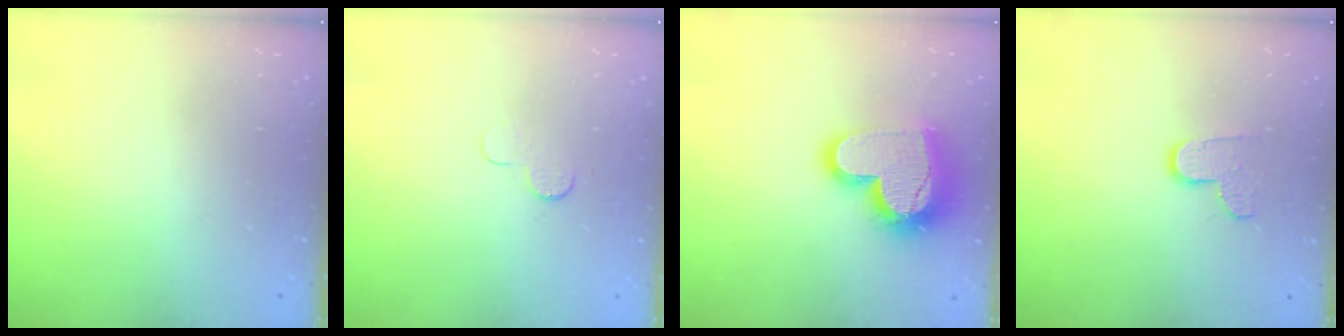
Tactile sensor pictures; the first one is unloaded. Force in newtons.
{"total": 3.7, "press": 3.7, "slide": 0.4}
{"total": 18.5, "press": 18.4, "slide": 1.6}
{"total": 7.0, "press": 7.0, "slide": 0.3}